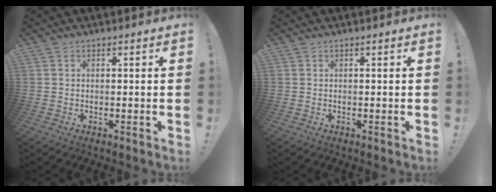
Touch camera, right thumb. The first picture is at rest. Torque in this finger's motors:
{"motor_torque": [0.00, 0.00, 0.00, 0.00, 0.00]}